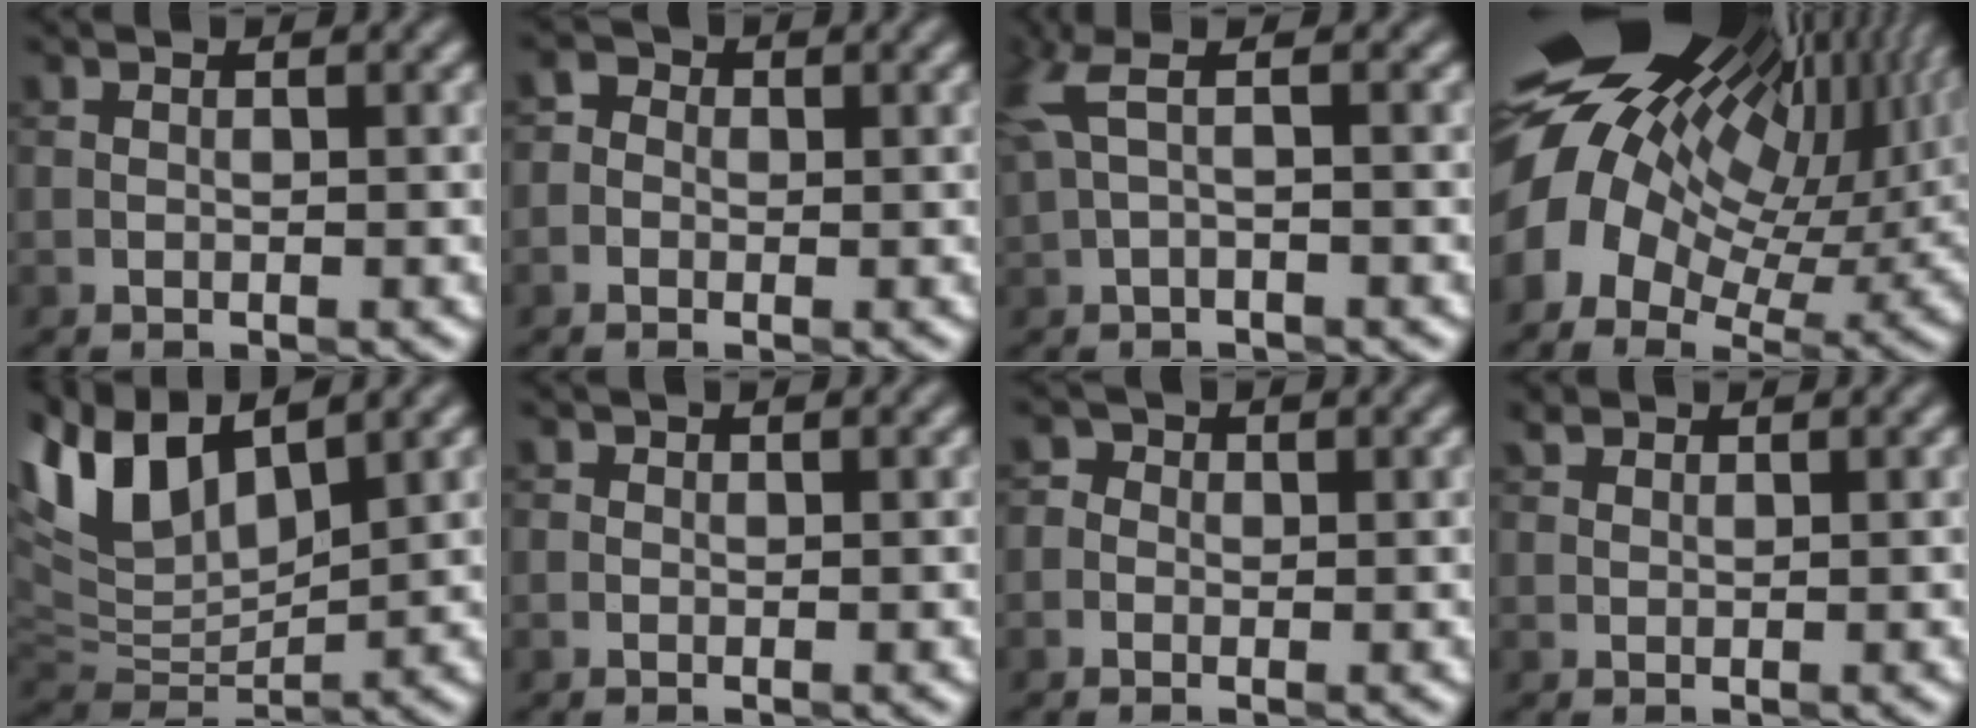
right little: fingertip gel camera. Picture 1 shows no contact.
{"total": 1.7, "force": [0.1, 1.5, 0.7], "torque": [0.002, 0.008, -0.018]}
{"total": 3.0, "force": [1.0, 0.5, 2.8], "torque": [-0.069, 0.009, 0.016]}
{"total": 18.8, "force": [4.9, 11.2, 14.3], "torque": [-0.257, -0.022, 0.111]}
{"total": 8.0, "force": [5.2, 3.4, 5.1], "torque": [-0.121, 0.014, 0.098]}
{"total": 0.0}
{"total": 2.0, "force": [0.6, 1.8, 0.8], "torque": [0.008, 0.012, -0.019]}
{"total": 1.1, "force": [1.0, 0.4, 0.3], "torque": [-0.008, 0.003, 0.020]}